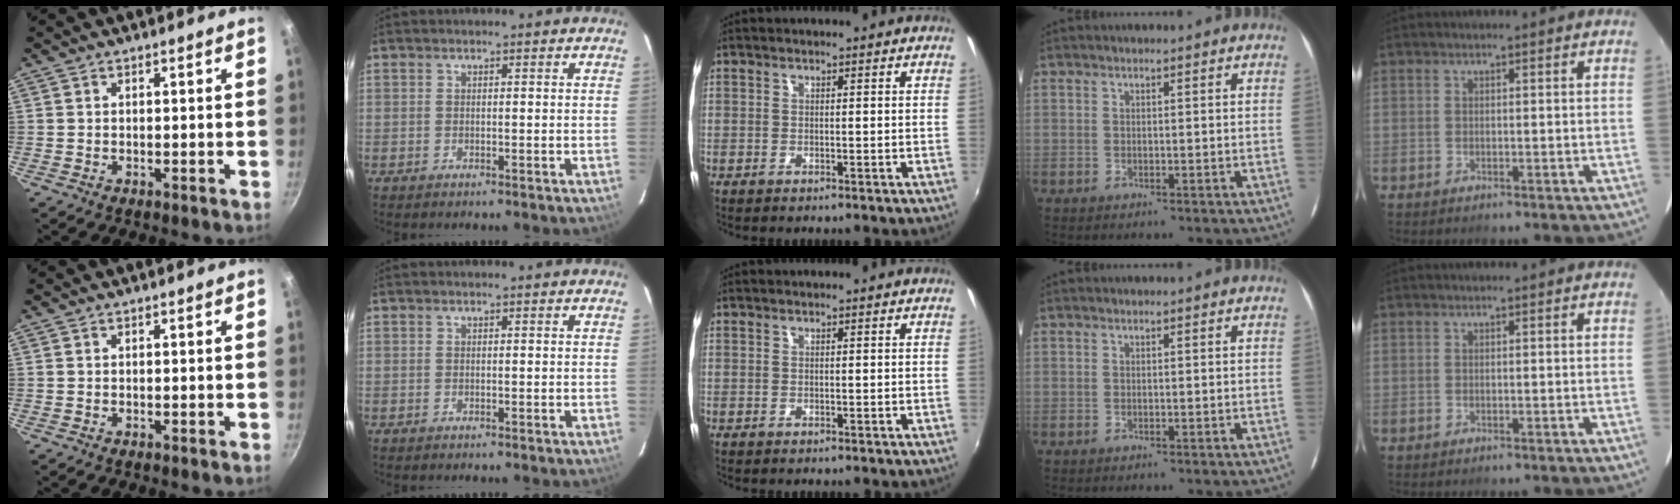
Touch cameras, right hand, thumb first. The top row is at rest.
{}